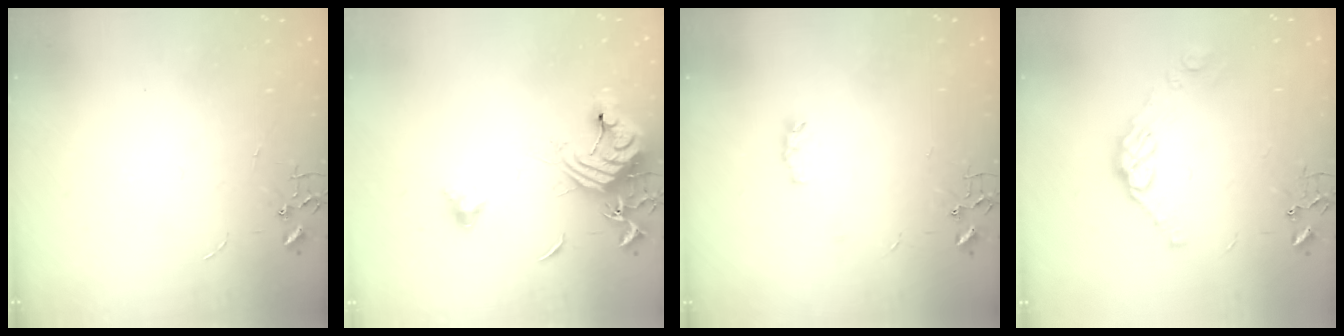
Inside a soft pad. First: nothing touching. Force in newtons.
{"total": 15.1, "press": 15.0, "slide": 2.0}
{"total": 3.8, "press": 3.8, "slide": 0.6}
{"total": 9.1, "press": 9.1, "slide": 0.7}